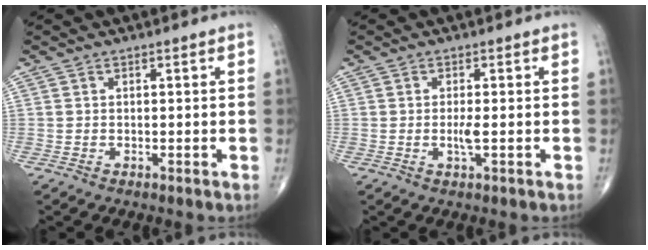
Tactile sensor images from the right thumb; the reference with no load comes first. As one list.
[{"total": 2.1, "force": [-0.3, 0.3, 2.0], "torque": [-0.043, -0.004, -0.007]}]